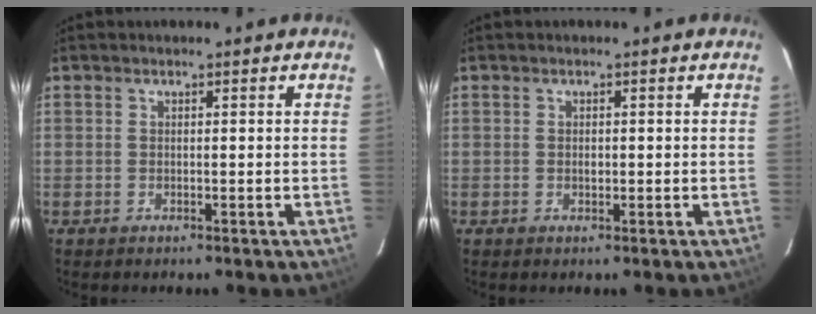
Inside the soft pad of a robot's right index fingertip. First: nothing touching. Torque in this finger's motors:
{"motor_torque": [0.33, 0.00, 0.08, 0.02]}